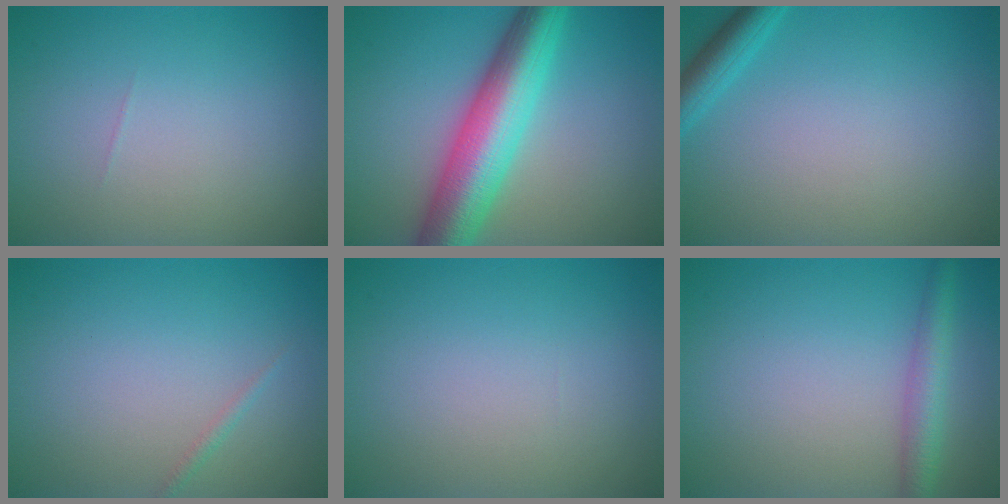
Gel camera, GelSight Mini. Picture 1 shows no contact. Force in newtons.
{"total": 9.1, "press": 9.1, "slide": 0.4}
{"total": 2.4, "press": 2.4, "slide": 0.2}
{"total": 0.6, "press": 0.6, "slide": 0.0}
{"total": 0.0}
{"total": 3.0, "press": 3.0, "slide": 0.1}